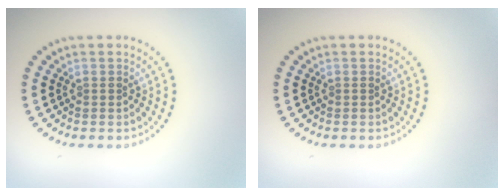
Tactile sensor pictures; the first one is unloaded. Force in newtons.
{"total": 0.0}